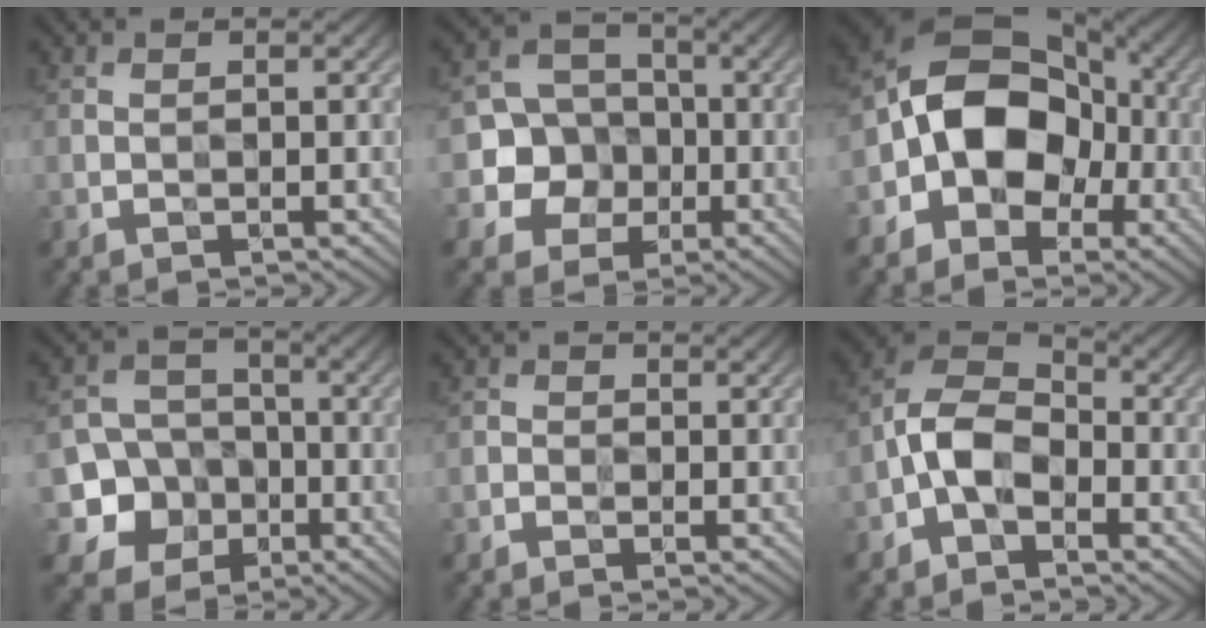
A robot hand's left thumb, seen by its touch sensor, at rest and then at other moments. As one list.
[{"total": 8.1, "force": [-1.8, 7.4, 2.8], "torque": [-0.050, -0.006, -0.065]}, {"total": 10.8, "force": [-2.4, 8.2, 6.7], "torque": [-0.098, 0.007, -0.069]}, {"total": 9.8, "force": [-3.3, 8.8, 2.7], "torque": [-0.074, -0.016, -0.092]}, {"total": 1.0, "force": [-0.5, 0.8, 0.0], "torque": [0.004, 0.000, -0.017]}, {"total": 6.9, "force": [-2.4, 4.4, 4.8], "torque": [-0.098, 0.012, -0.064]}]